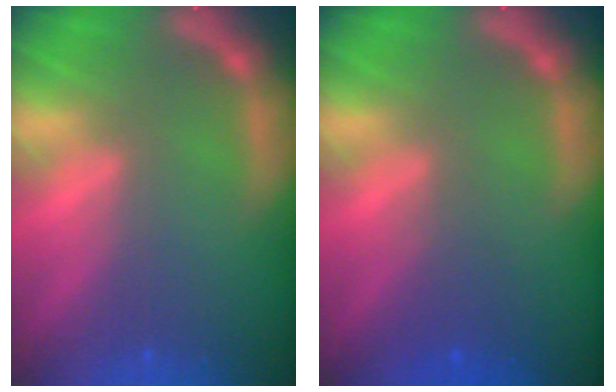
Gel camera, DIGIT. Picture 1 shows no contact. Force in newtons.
{"total": 1.9}